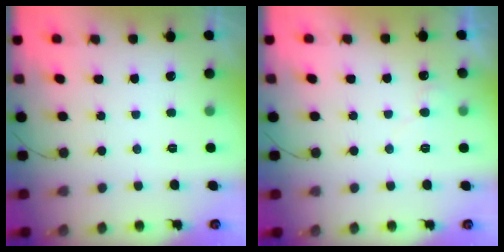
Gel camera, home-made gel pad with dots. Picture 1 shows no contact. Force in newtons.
{"total": 6.5, "press": 6.5, "slide": 0.5}